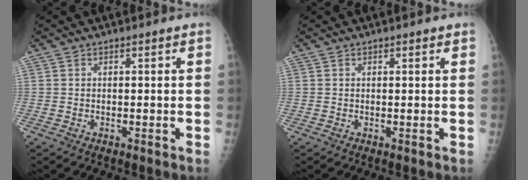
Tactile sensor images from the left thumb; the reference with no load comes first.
{"total": 0.9, "force": [0.6, 0.3, 0.6], "torque": [-0.007, -0.001, 0.006]}